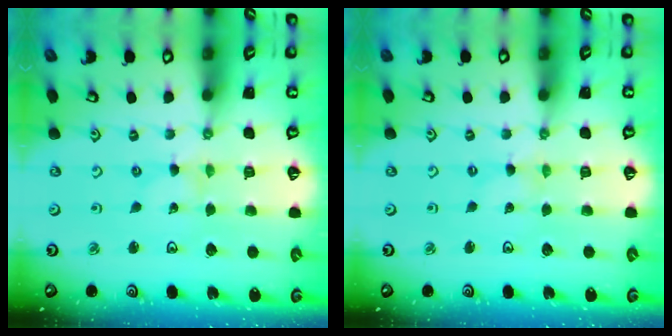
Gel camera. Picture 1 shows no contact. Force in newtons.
{"total": 0.0}